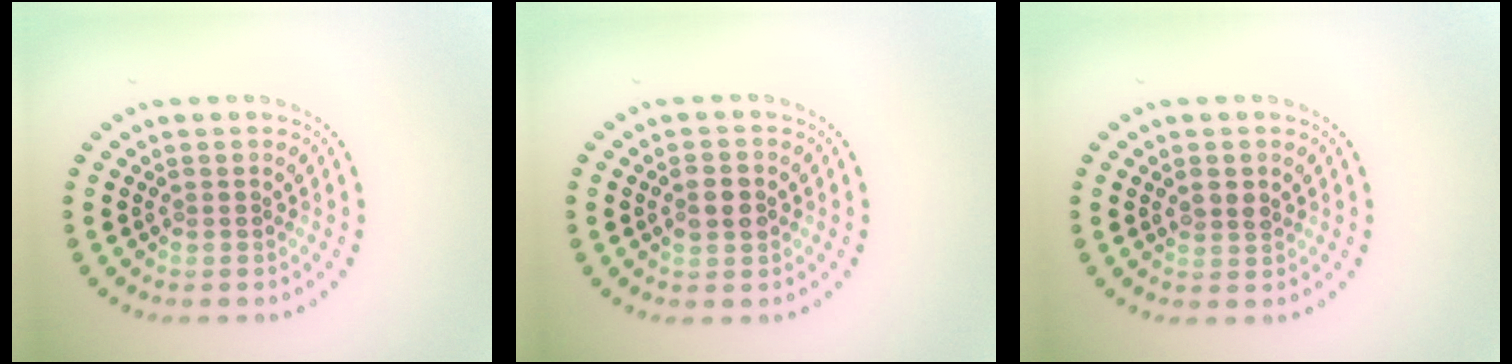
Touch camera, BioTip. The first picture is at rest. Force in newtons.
{"total": 2.5, "press": 2.5, "slide": 0.1}
{"total": 1.6, "press": 1.4, "slide": 0.7}